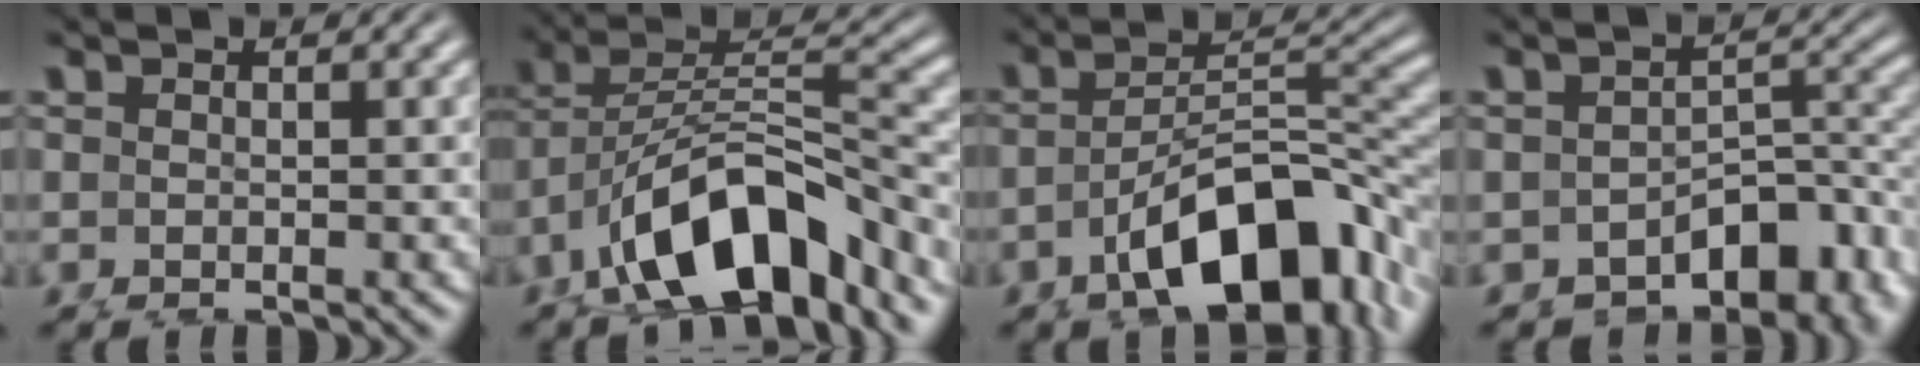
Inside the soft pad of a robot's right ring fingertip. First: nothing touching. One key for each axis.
{"total": 7.1, "fx": -2.0, "fy": 4.4, "fz": 5.2, "tx": -0.109, "ty": -0.024, "tz": -0.017}
{"total": 10.0, "fx": -3.5, "fy": 5.5, "fz": 7.5, "tx": -0.105, "ty": -0.030, "tz": -0.033}
{"total": 3.6, "fx": -2.0, "fy": 2.0, "fz": 2.3, "tx": -0.010, "ty": -0.007, "tz": -0.025}